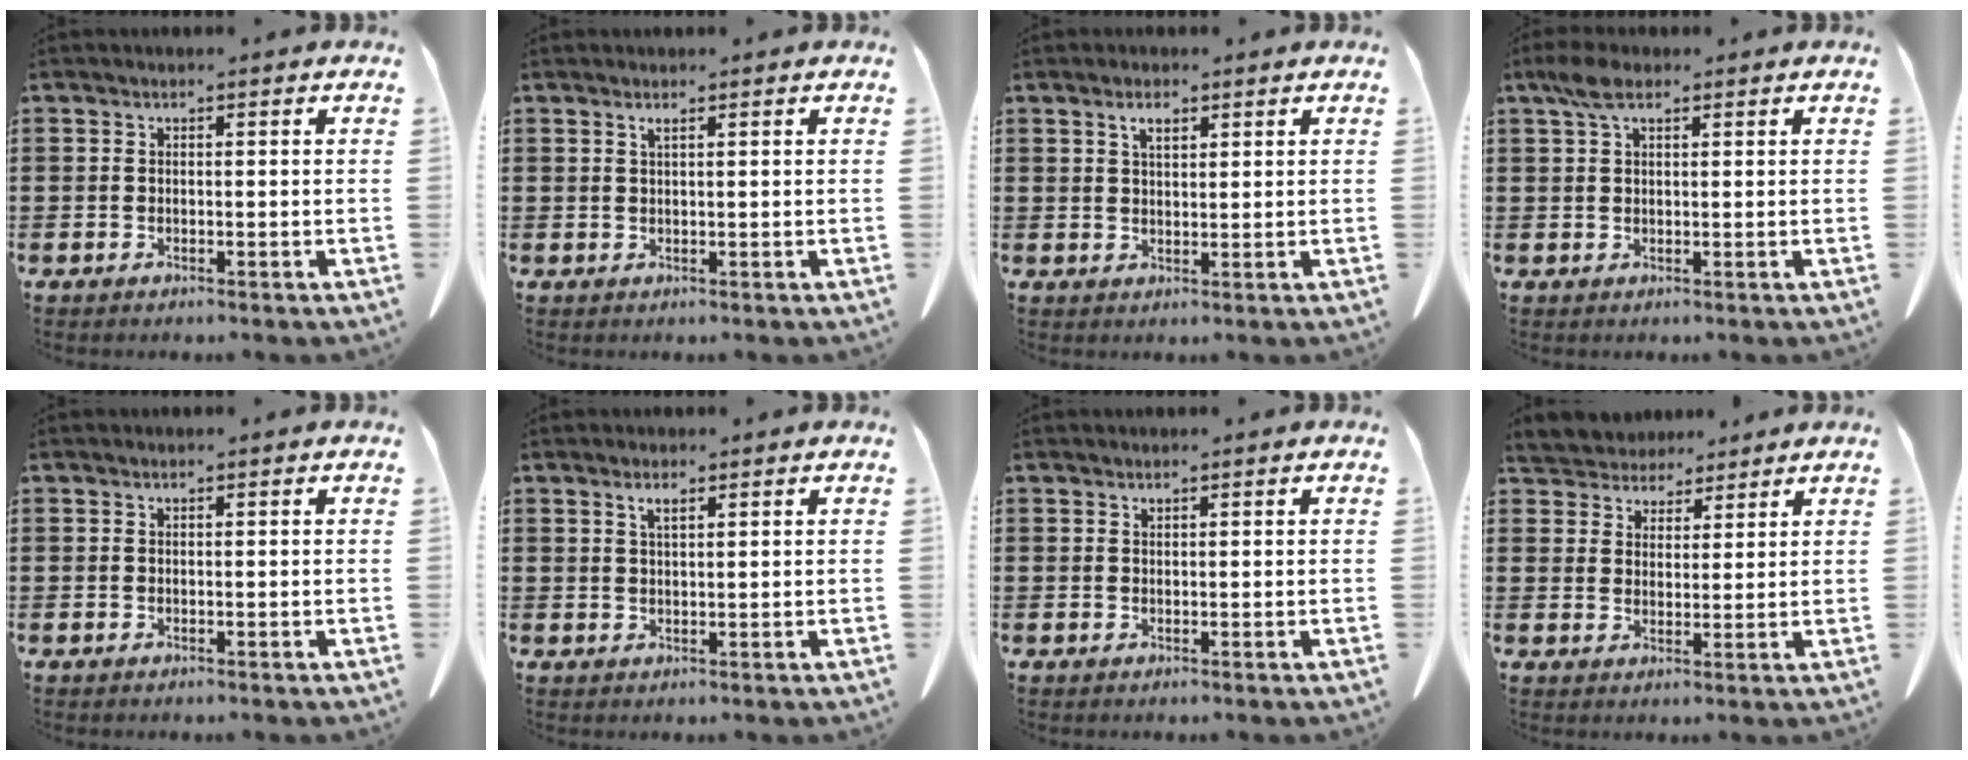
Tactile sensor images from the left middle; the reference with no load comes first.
{"total": 0.9, "force": [0.5, 0.1, 0.7], "torque": [-0.015, 0.000, 0.010]}
{"total": 2.5, "force": [1.6, 0.9, 1.6], "torque": [-0.029, 0.002, 0.026]}
{"total": 3.9, "force": [2.0, 1.6, 2.9], "torque": [-0.063, 0.008, 0.035]}
{"total": 0.0}
{"total": 1.8, "force": [1.2, 0.4, 1.2], "torque": [-0.018, -0.002, 0.019]}
{"total": 0.6, "force": [0.6, 0.1, 0.1], "torque": [-0.004, -0.001, 0.011]}
{"total": 4.2, "force": [3.8, 1.6, -0.5], "torque": [-0.010, -0.013, 0.070]}